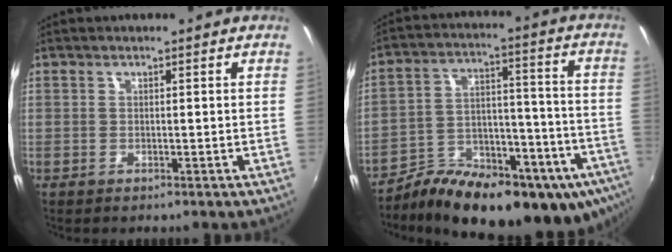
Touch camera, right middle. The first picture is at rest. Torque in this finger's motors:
{"motor_torque": [1.08, -1.06, 0.35, 0.18]}